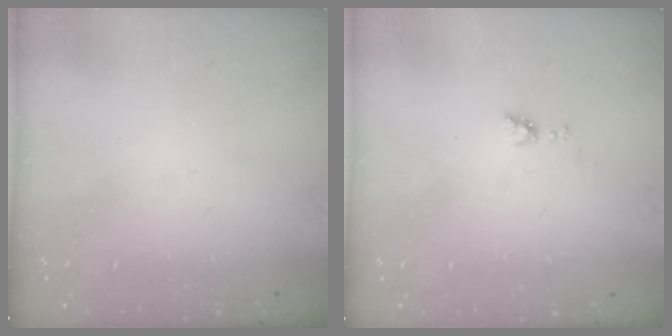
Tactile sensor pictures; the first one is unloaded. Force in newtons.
{"total": 3.7, "press": 3.6, "slide": 0.7}